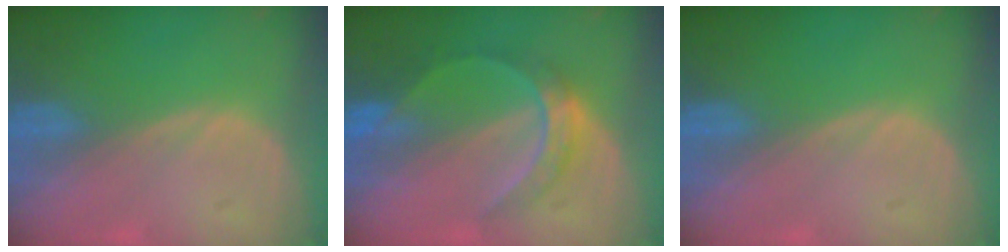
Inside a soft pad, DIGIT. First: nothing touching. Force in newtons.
{"total": 6.0, "press": 5.8, "slide": 1.4}
{"total": 0.0}